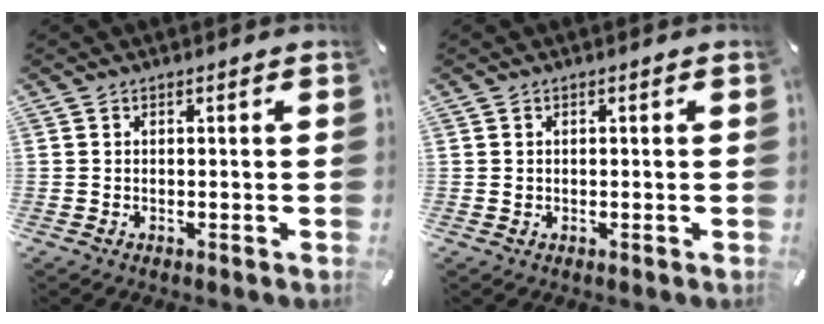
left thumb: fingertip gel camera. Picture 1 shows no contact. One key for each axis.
{"total": 0.5, "fx": 0.0, "fy": 0.5, "fz": 0.2, "tx": -0.003, "ty": 0.004, "tz": -0.002}